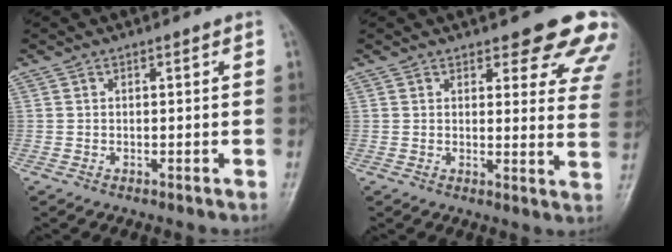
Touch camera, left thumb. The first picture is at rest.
{"total": 13.9, "force": [11.0, 4.5, 7.2], "torque": [-0.032, -0.058, 0.104]}